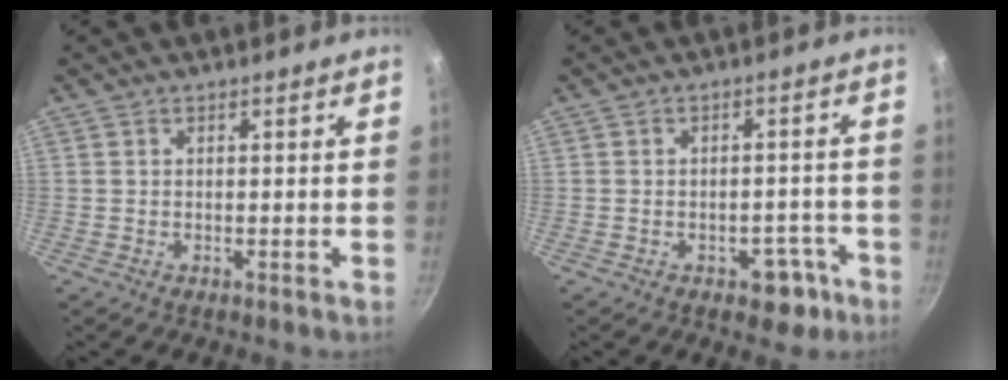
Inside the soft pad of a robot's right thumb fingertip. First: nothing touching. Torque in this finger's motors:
{"motor_torque": [1.08, 0.43, 0.64, -0.34, 0.03]}